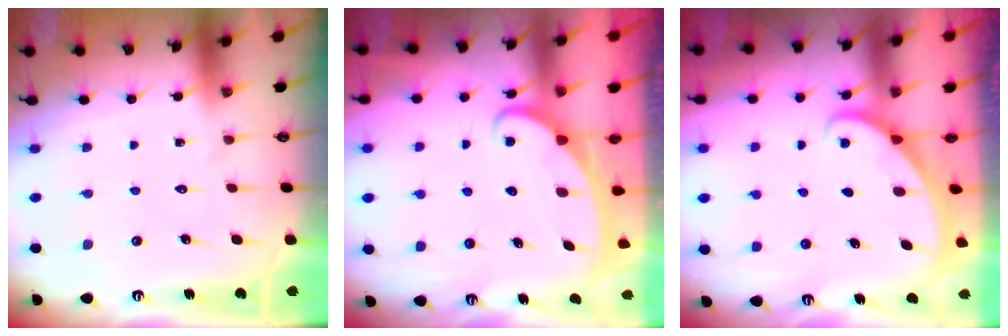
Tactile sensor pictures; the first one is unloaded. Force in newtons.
{"total": 2.5, "press": 2.5, "slide": 0.3}
{"total": 1.6, "press": 1.6, "slide": 0.0}